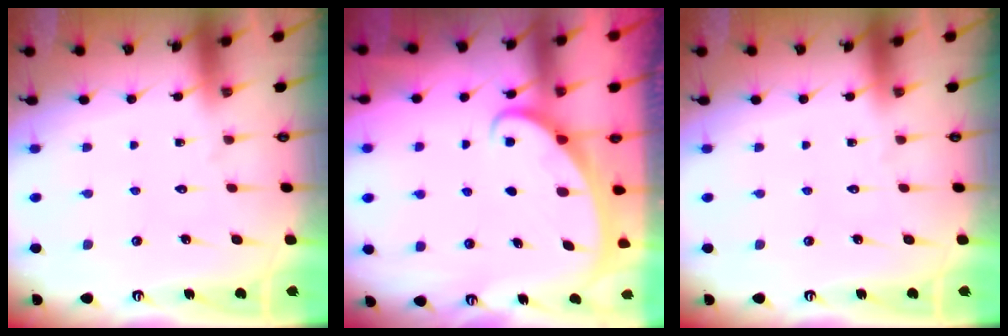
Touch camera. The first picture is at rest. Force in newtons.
{"total": 2.1, "press": 2.1, "slide": 0.1}
{"total": 0.0}